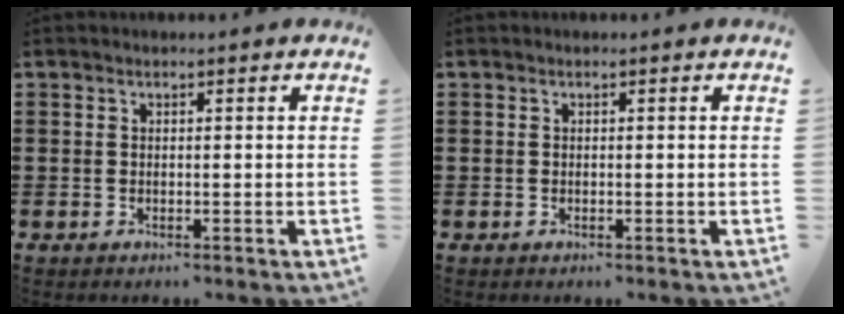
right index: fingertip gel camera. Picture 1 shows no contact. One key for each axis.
{"total": 0.0}